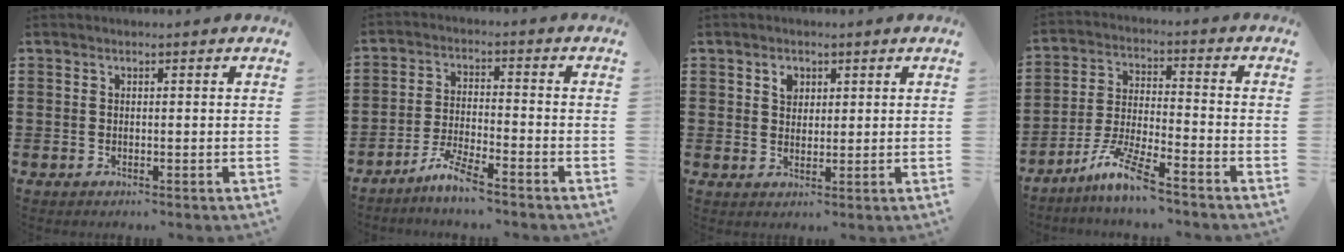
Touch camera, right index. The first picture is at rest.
{"total": 5.1, "force": [-4.6, -0.1, 2.2], "torque": [-0.059, -0.010, -0.093]}
{"total": 2.3, "force": [1.2, 1.6, 1.0], "torque": [-0.018, 0.002, 0.021]}
{"total": 8.2, "force": [-6.6, 0.4, 4.9], "torque": [-0.112, -0.010, -0.130]}